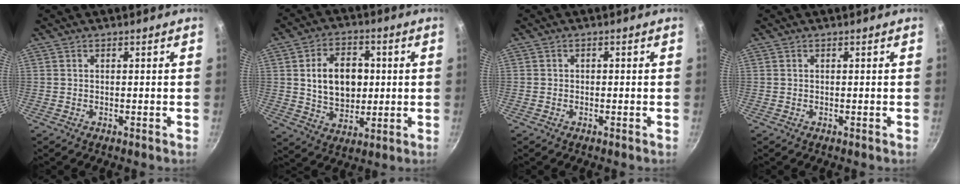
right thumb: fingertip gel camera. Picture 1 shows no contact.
{"total": 12.8, "force": [1.5, 9.1, 8.9], "torque": [-0.111, 0.000, 0.028]}
{"total": 0.7, "force": [-0.3, 0.6, 0.2], "torque": [-0.004, 0.002, -0.007]}
{"total": 0.0}